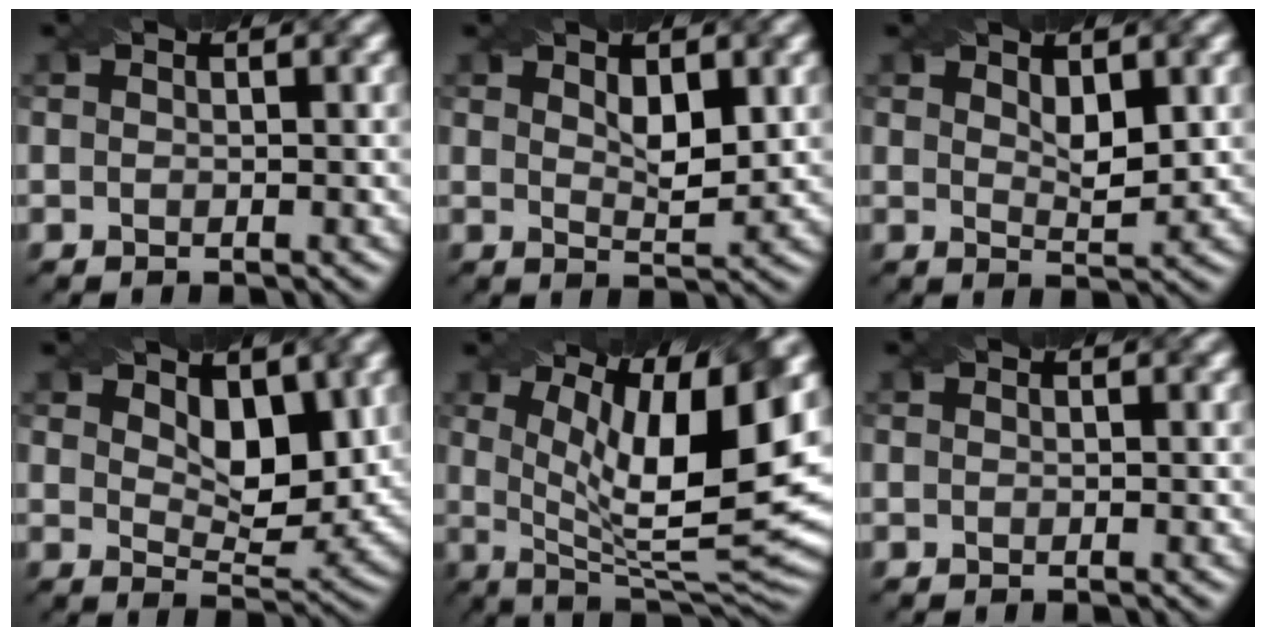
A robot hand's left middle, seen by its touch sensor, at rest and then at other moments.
{"total": 3.0, "force": [1.2, 1.2, 2.5], "torque": [-0.042, -0.002, 0.024]}
{"total": 2.5, "force": [1.2, 1.0, 2.0], "torque": [-0.033, -0.003, 0.024]}
{"total": 4.9, "force": [2.2, 2.4, 3.7], "torque": [-0.059, -0.014, 0.038]}
{"total": 13.3, "force": [3.9, 3.9, 12.1], "torque": [-0.176, -0.009, 0.068]}
{"total": 0.0}